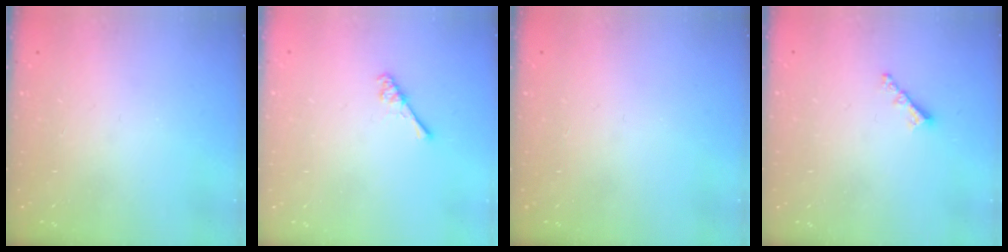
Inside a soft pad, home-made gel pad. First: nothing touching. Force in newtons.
{"total": 3.2, "press": 3.1, "slide": 0.5}
{"total": 0.0}
{"total": 3.1, "press": 3.1, "slide": 0.3}